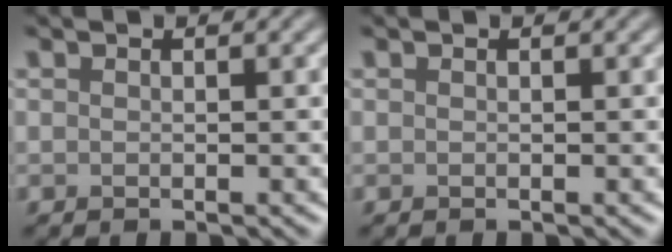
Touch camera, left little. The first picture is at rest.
{"total": 0.0}